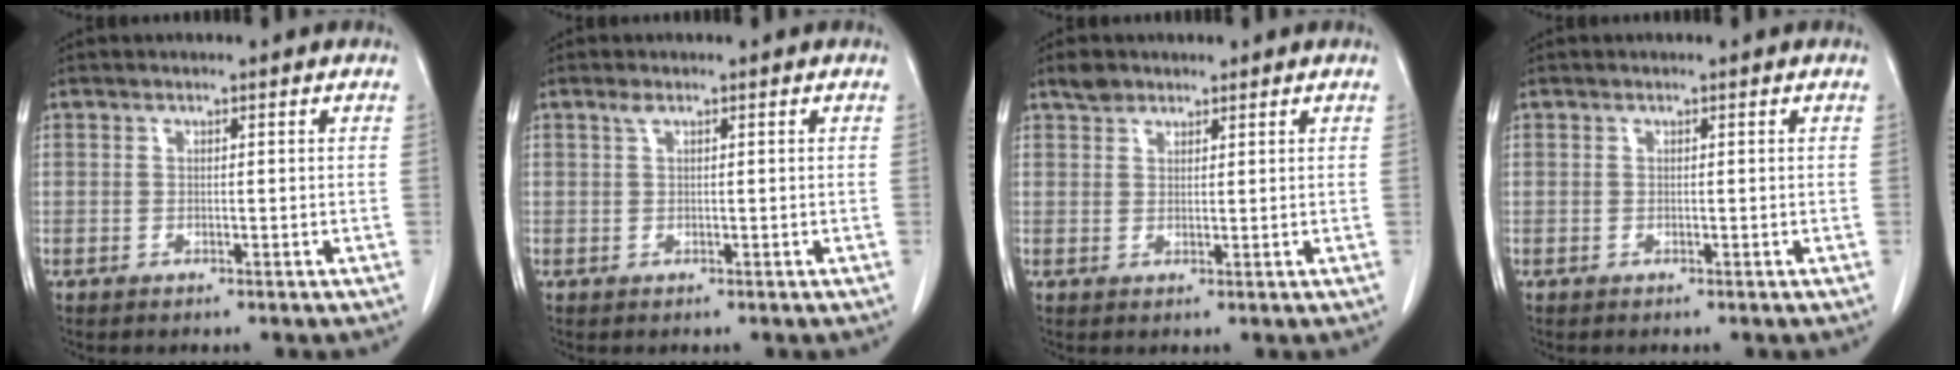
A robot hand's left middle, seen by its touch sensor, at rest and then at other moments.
{"total": 0.7, "force": [0.5, 0.2, 0.5], "torque": [-0.015, 0.007, 0.009]}
{"total": 2.3, "force": [1.8, 1.3, 0.5], "torque": [-0.011, 0.008, 0.031]}
{"total": 0.0}